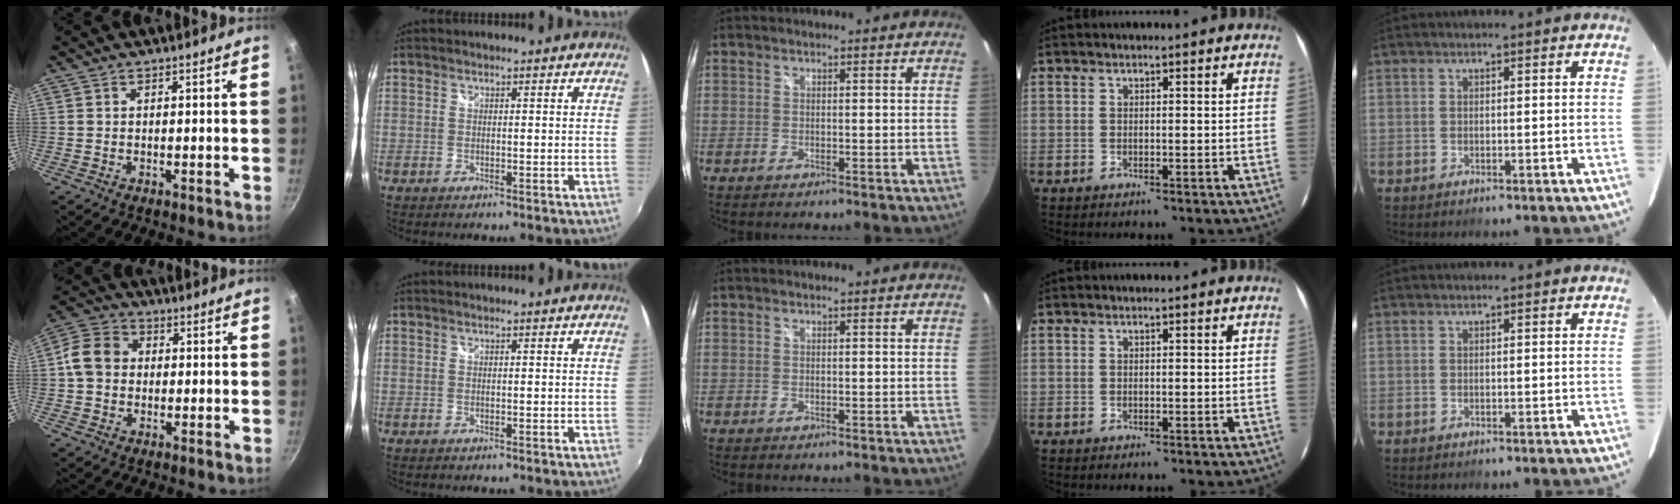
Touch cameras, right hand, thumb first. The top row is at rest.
{"thumb": {"total": 8.0, "force": [0.3, 6.7, 4.3], "torque": [-0.057, 0.016, -0.014]}}